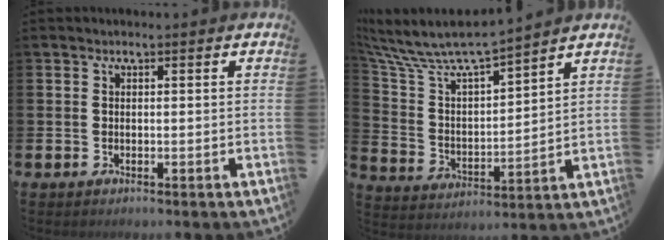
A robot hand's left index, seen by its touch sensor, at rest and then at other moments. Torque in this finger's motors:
{"motor_torque": [0.42, -1.72, 0.22, 0.21]}